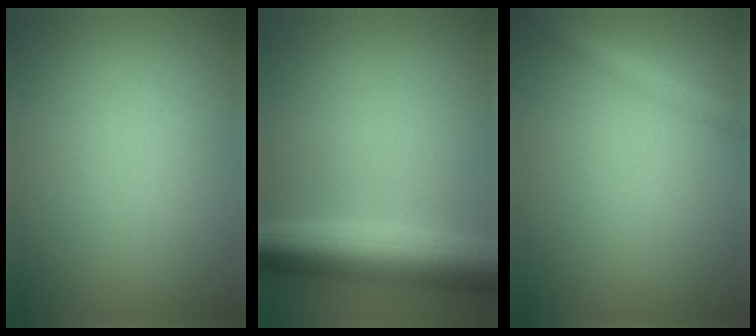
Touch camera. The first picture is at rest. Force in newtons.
{"total": 7.7, "press": 7.7, "slide": 0.3}
{"total": 2.8, "press": 2.8, "slide": 0.1}